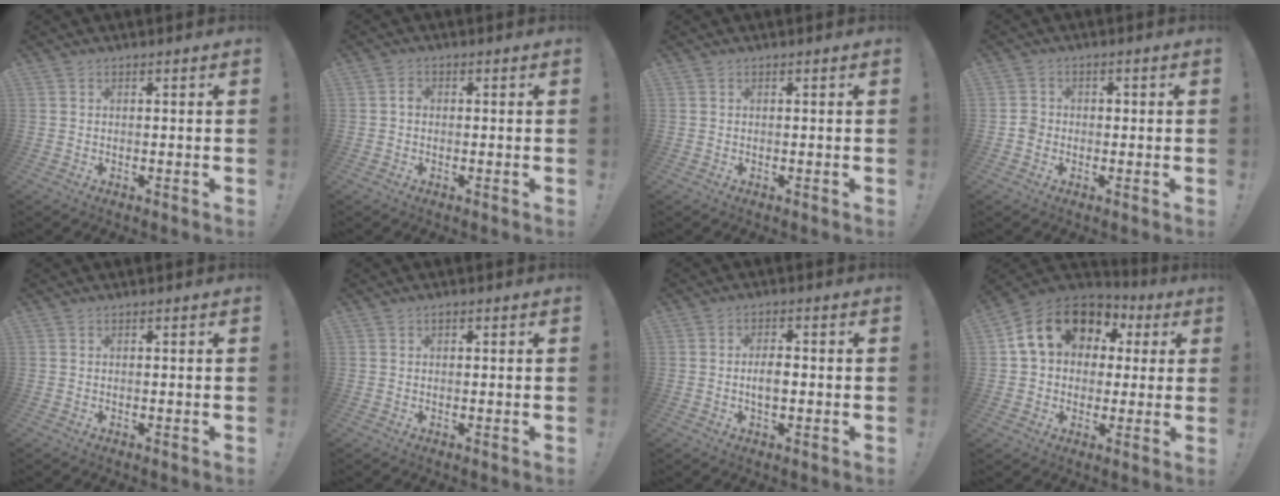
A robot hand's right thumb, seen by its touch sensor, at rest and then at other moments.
{"total": 1.5, "force": [-0.5, 1.1, 0.9], "torque": [-0.014, 0.006, -0.010]}
{"total": 0.0}
{"total": 3.4, "force": [-1.3, 2.9, 1.2], "torque": [-0.014, 0.011, -0.024]}
{"total": 0.0}
{"total": 0.7, "force": [0.3, 0.5, 0.4], "torque": [-0.010, 0.003, 0.004]}
{"total": 4.2, "force": [-0.6, 1.9, 3.7], "torque": [-0.060, 0.002, -0.017]}
{"total": 17.3, "force": [6.5, 12.0, 10.5], "torque": [-0.166, -0.009, 0.120]}